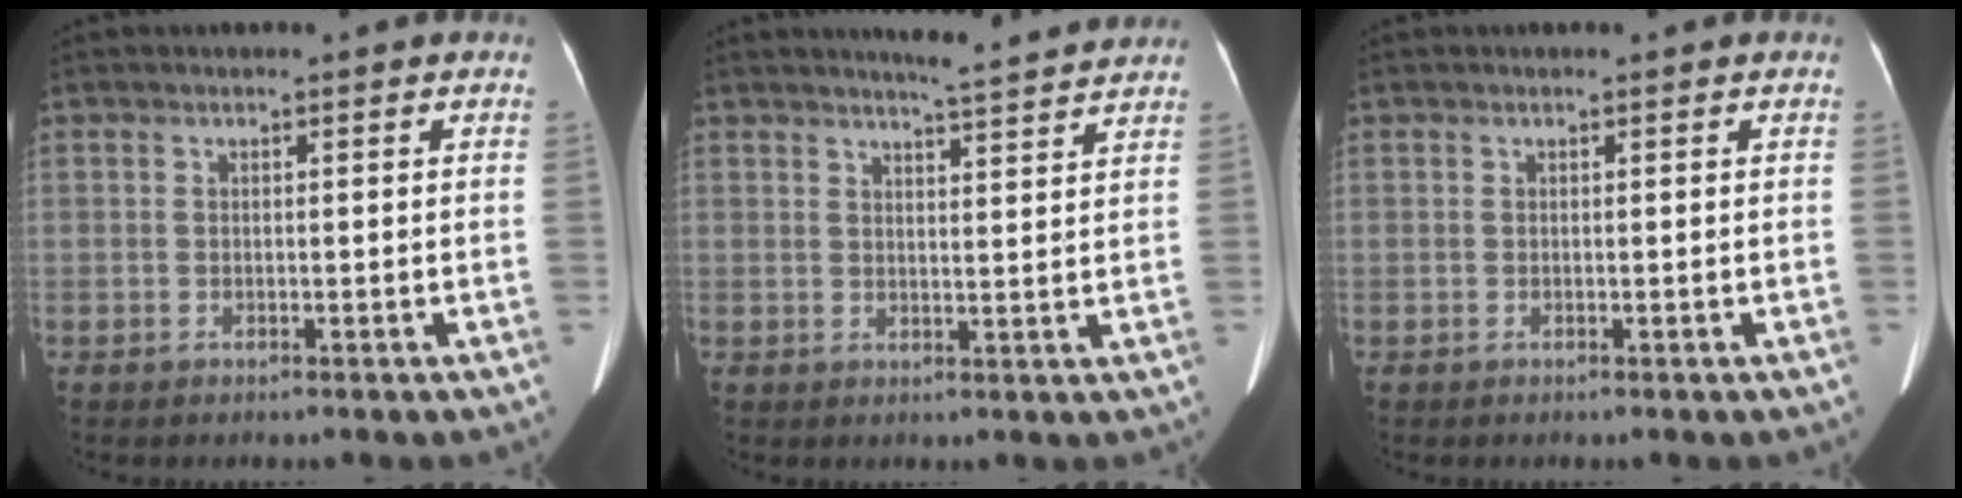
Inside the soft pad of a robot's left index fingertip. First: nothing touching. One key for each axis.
{"total": 6.6, "fx": 6.3, "fy": -0.5, "fz": 1.8, "tx": -0.040, "ty": 0.000, "tz": 0.079}
{"total": 0.0}